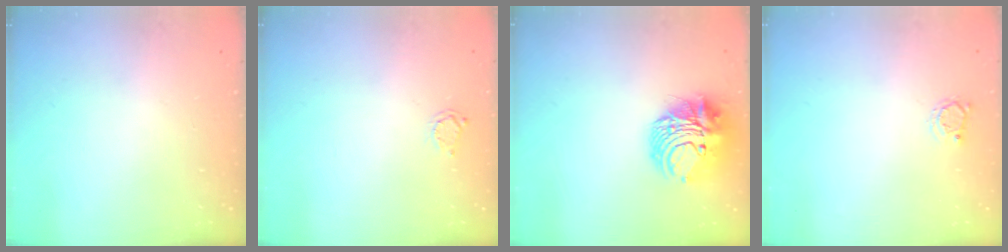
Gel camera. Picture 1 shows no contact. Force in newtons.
{"total": 2.0, "press": 2.0, "slide": 0.3}
{"total": 12.0, "press": 11.9, "slide": 1.7}
{"total": 2.6, "press": 2.6, "slide": 0.4}